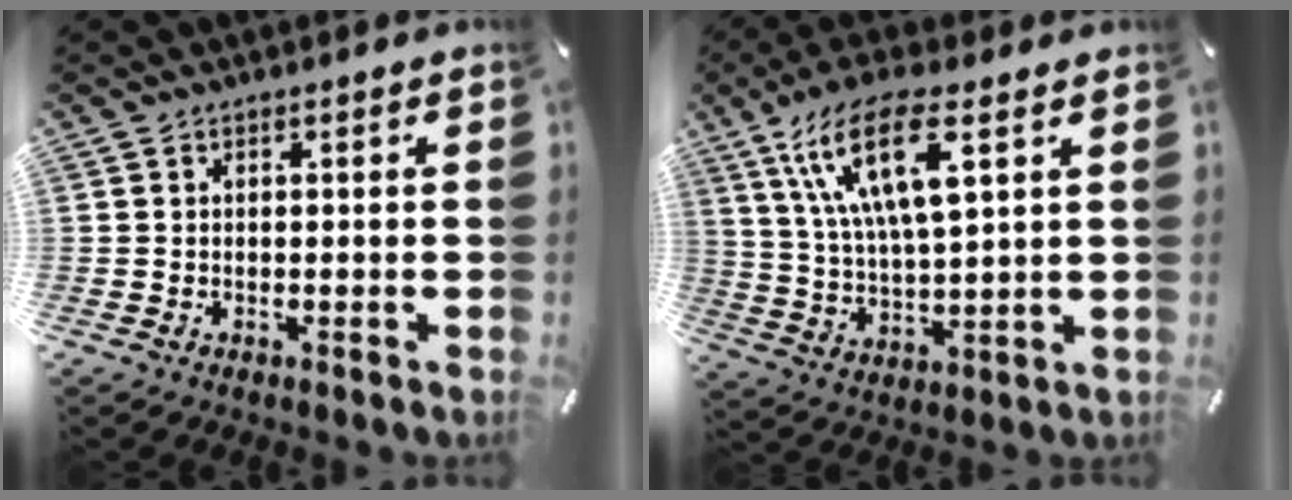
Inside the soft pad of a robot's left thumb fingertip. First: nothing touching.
{"total": 15.1, "force": [7.3, 5.1, 12.2], "torque": [-0.262, -0.006, 0.124]}